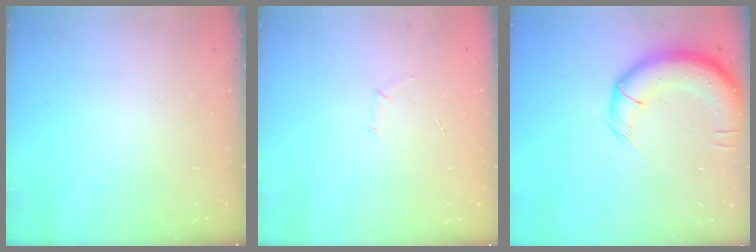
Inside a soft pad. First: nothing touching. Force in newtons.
{"total": 3.5, "press": 3.4, "slide": 0.8}
{"total": 13.3, "press": 12.8, "slide": 3.4}